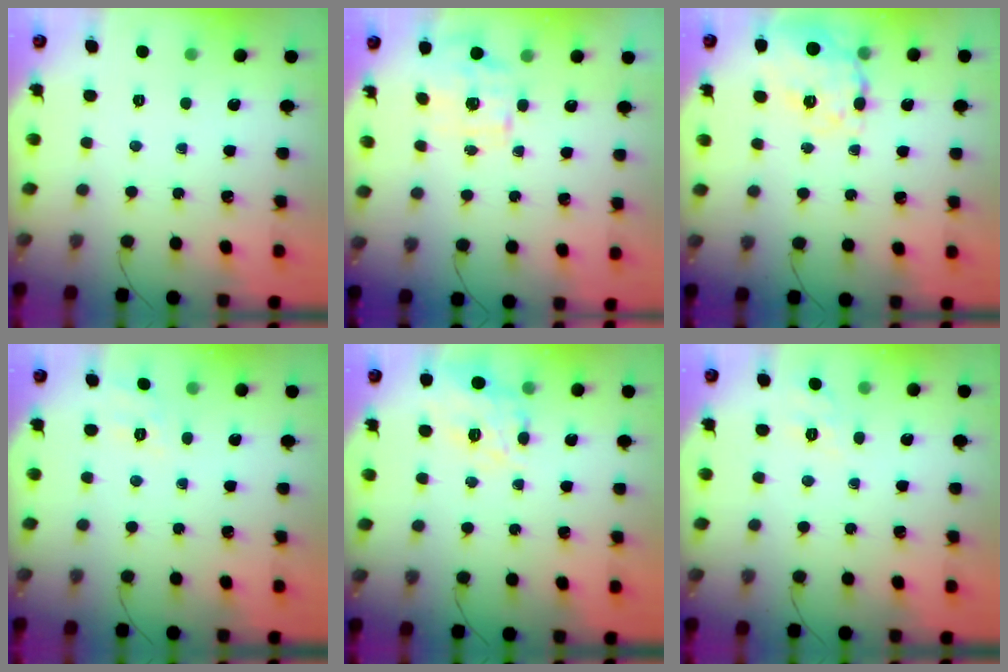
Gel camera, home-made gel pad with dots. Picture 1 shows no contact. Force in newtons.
{"total": 1.9, "press": 1.6, "slide": 1.0}
{"total": 12.4, "press": 12.0, "slide": 3.0}
{"total": 3.6, "press": 3.2, "slide": 1.7}
{"total": 16.8, "press": 16.7, "slide": 1.6}
{"total": 1.9, "press": 0.8, "slide": 1.6}